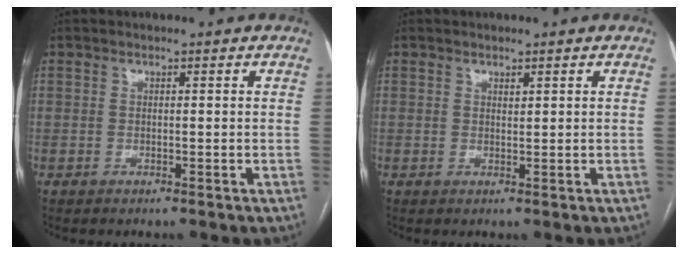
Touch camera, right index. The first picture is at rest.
{"total": 0.6, "force": [0.5, 0.2, 0.3], "torque": [-0.008, -0.004, 0.010]}